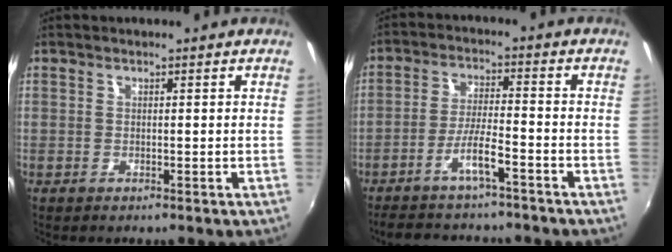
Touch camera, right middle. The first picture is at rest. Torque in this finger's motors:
{"motor_torque": [1.12, -1.02, 0.15, 0.08]}